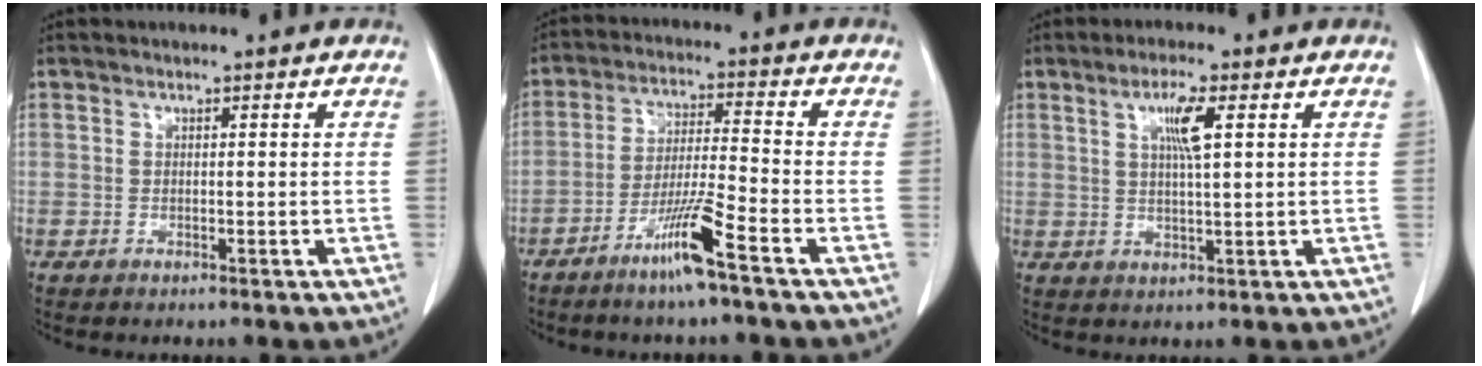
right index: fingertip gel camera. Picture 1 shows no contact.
{"total": 8.2, "force": [-5.1, -0.9, 6.4], "torque": [-0.119, -0.014, -0.101]}
{"total": 4.8, "force": [1.7, 0.1, 4.5], "torque": [-0.082, -0.001, 0.031]}